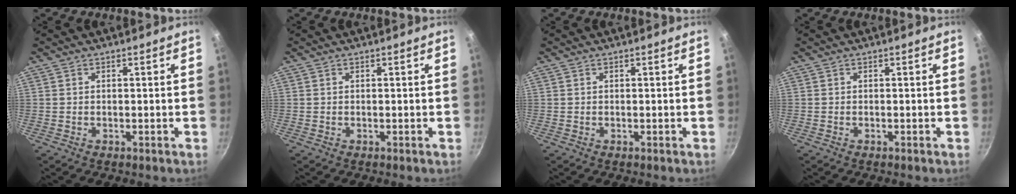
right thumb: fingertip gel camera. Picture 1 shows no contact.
{"total": 0.0}
{"total": 0.0}
{"total": 0.0}